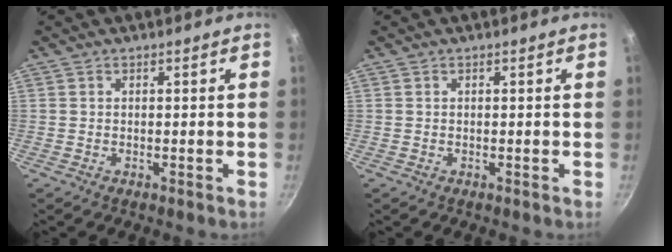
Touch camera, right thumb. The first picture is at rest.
{"total": 0.0}